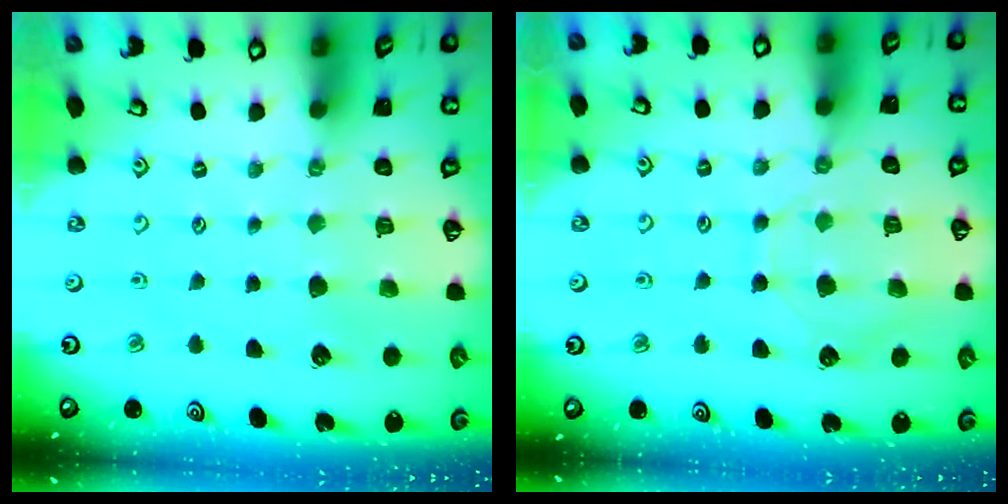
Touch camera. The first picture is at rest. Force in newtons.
{"total": 7.6, "press": 7.5, "slide": 0.8}